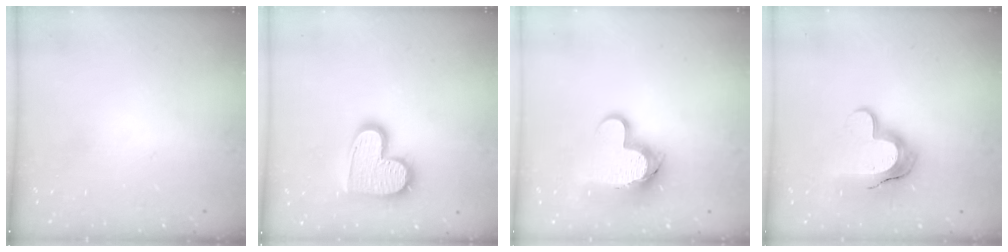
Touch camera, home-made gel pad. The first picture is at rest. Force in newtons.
{"total": 14.0, "press": 13.9, "slide": 0.5}
{"total": 13.2, "press": 13.2, "slide": 0.9}
{"total": 14.0, "press": 14.0, "slide": 1.0}